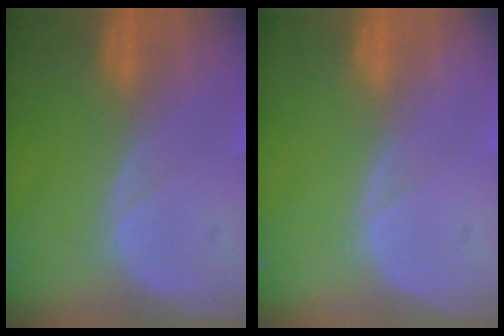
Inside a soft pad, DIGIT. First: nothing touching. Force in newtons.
{"total": 0.0}